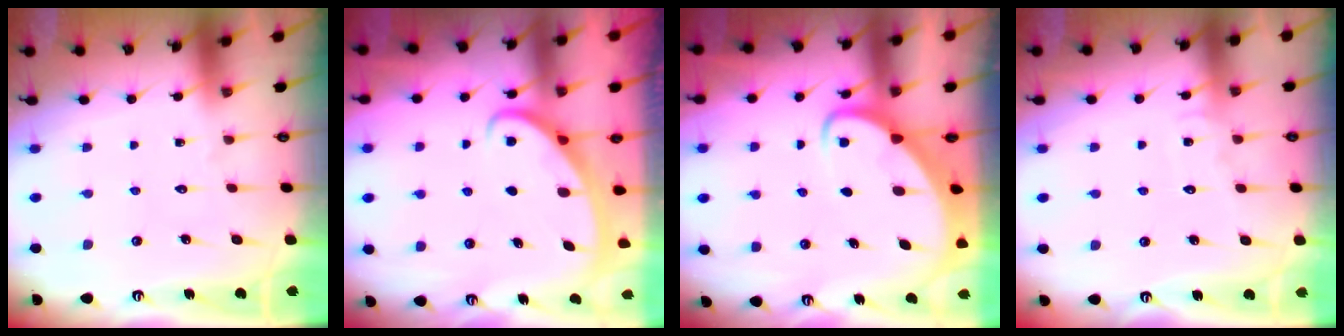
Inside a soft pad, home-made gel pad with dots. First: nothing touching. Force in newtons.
{"total": 3.0, "press": 3.0, "slide": 0.4}
{"total": 3.9, "press": 3.9, "slide": 0.3}
{"total": 6.7, "press": 6.7, "slide": 0.7}